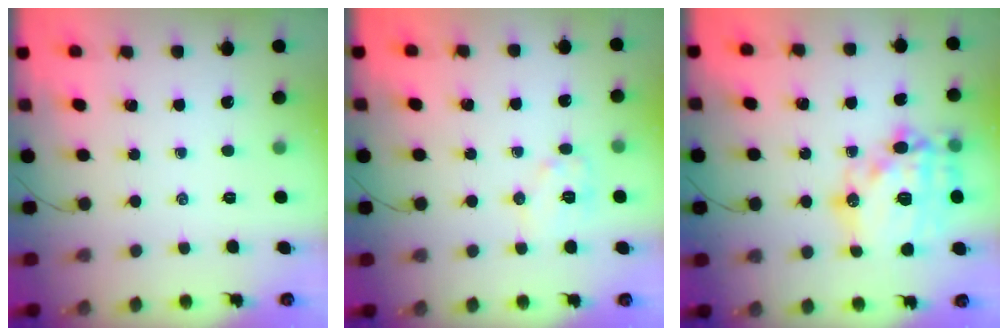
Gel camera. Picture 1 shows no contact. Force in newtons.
{"total": 7.7, "press": 7.6, "slide": 0.5}
{"total": 21.8, "press": 21.5, "slide": 3.4}